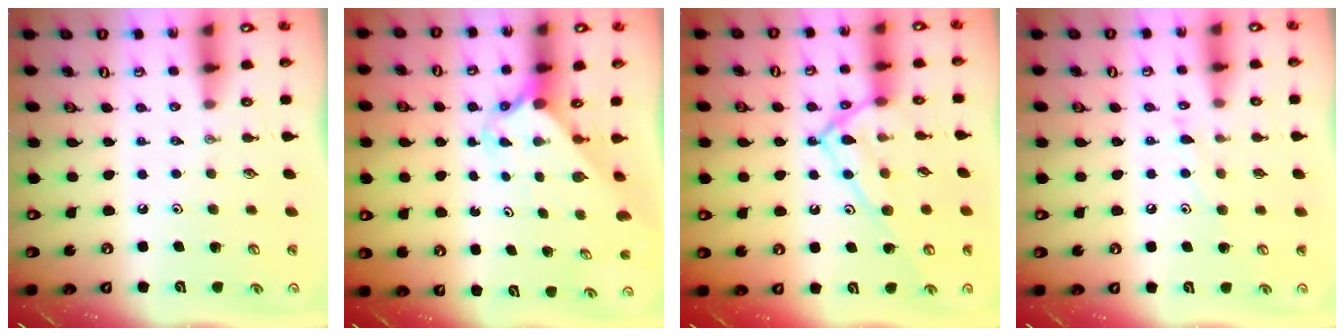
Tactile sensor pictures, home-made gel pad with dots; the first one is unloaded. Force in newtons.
{"total": 2.1, "press": 2.1, "slide": 0.1}
{"total": 14.1, "press": 14.1, "slide": 0.7}
{"total": 6.2, "press": 6.2, "slide": 0.5}